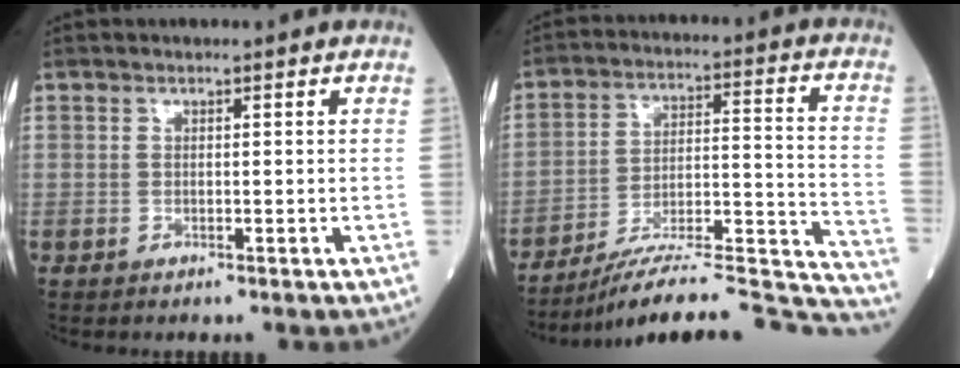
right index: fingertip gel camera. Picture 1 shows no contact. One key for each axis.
{"total": 23.1, "fx": -22.0, "fy": 0.9, "fz": 6.9, "tx": -0.048, "ty": 0.027, "tz": -0.317}